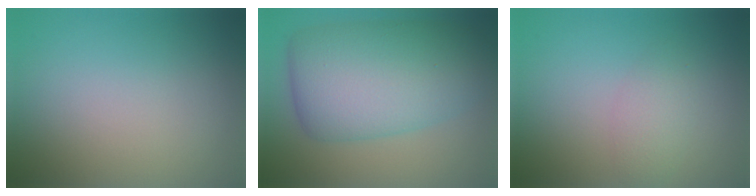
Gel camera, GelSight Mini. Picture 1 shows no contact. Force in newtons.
{"total": 10.5, "press": 10.5, "slide": 0.2}
{"total": 2.0, "press": 2.0, "slide": 0.1}